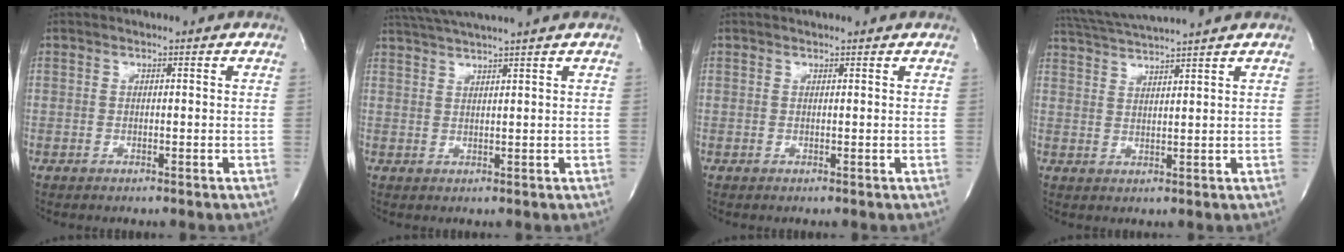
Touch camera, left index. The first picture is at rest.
{"total": 7.6, "force": [6.8, -1.5, 3.2], "torque": [-0.055, 0.021, 0.107]}
{"total": 1.9, "force": [1.7, 0.4, 0.6], "torque": [-0.012, 0.016, 0.024]}
{"total": 8.0, "force": [7.3, -1.8, 2.6], "torque": [-0.052, 0.013, 0.126]}